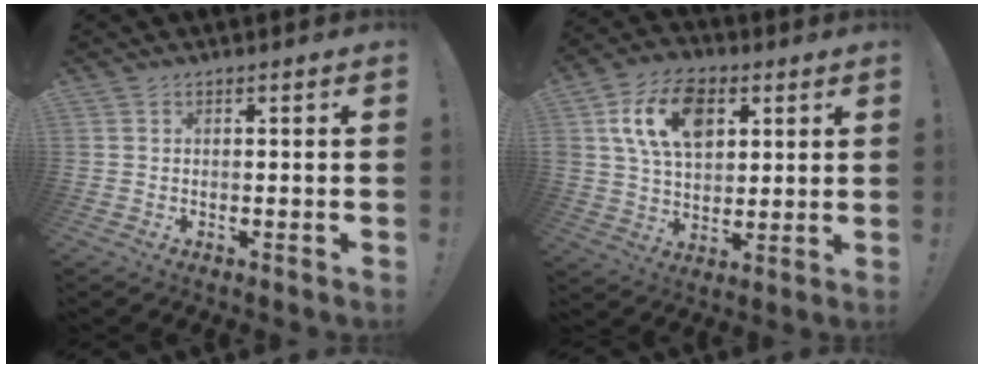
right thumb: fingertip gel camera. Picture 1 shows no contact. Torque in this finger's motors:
{"motor_torque": [0.34, 0.37, 0.60, 0.13, 0.08]}